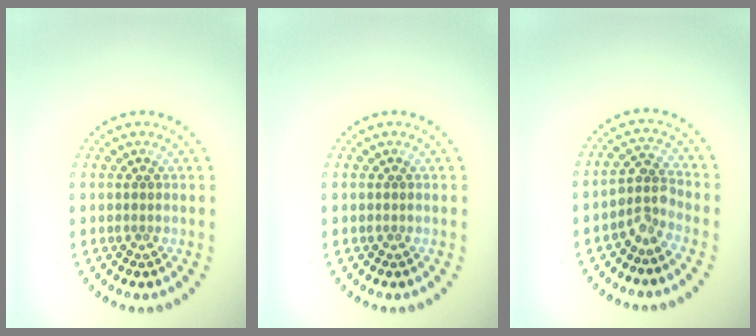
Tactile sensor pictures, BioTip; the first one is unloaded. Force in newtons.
{"total": 0.0}
{"total": 2.6, "press": 1.9, "slide": 1.7}